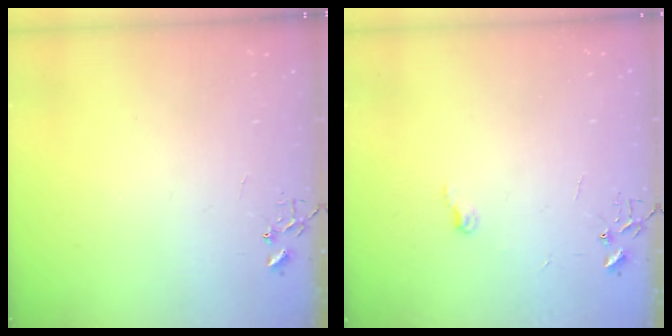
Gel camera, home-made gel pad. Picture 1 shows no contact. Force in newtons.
{"total": 5.5, "press": 5.5, "slide": 0.6}